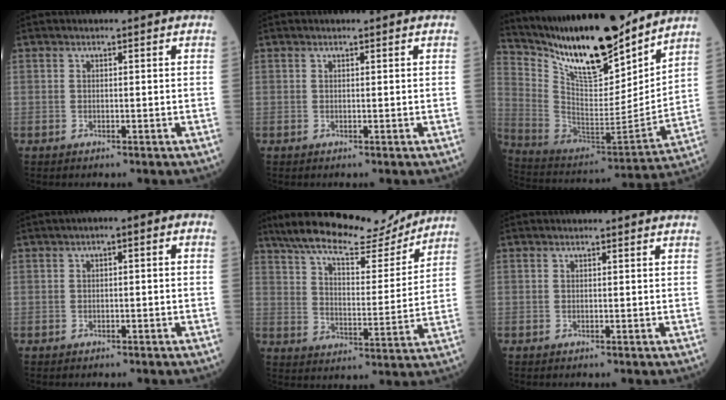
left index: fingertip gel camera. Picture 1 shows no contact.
{"total": 0.0}
{"total": 21.1, "force": [17.3, 4.3, 11.2], "torque": [-0.198, -0.022, 0.305]}
{"total": 3.9, "force": [0.3, 1.1, 3.7], "torque": [-0.048, 0.024, -0.005]}
{"total": 16.9, "force": [14.9, 3.4, 7.4], "torque": [-0.130, 0.005, 0.230]}
{"total": 0.0}